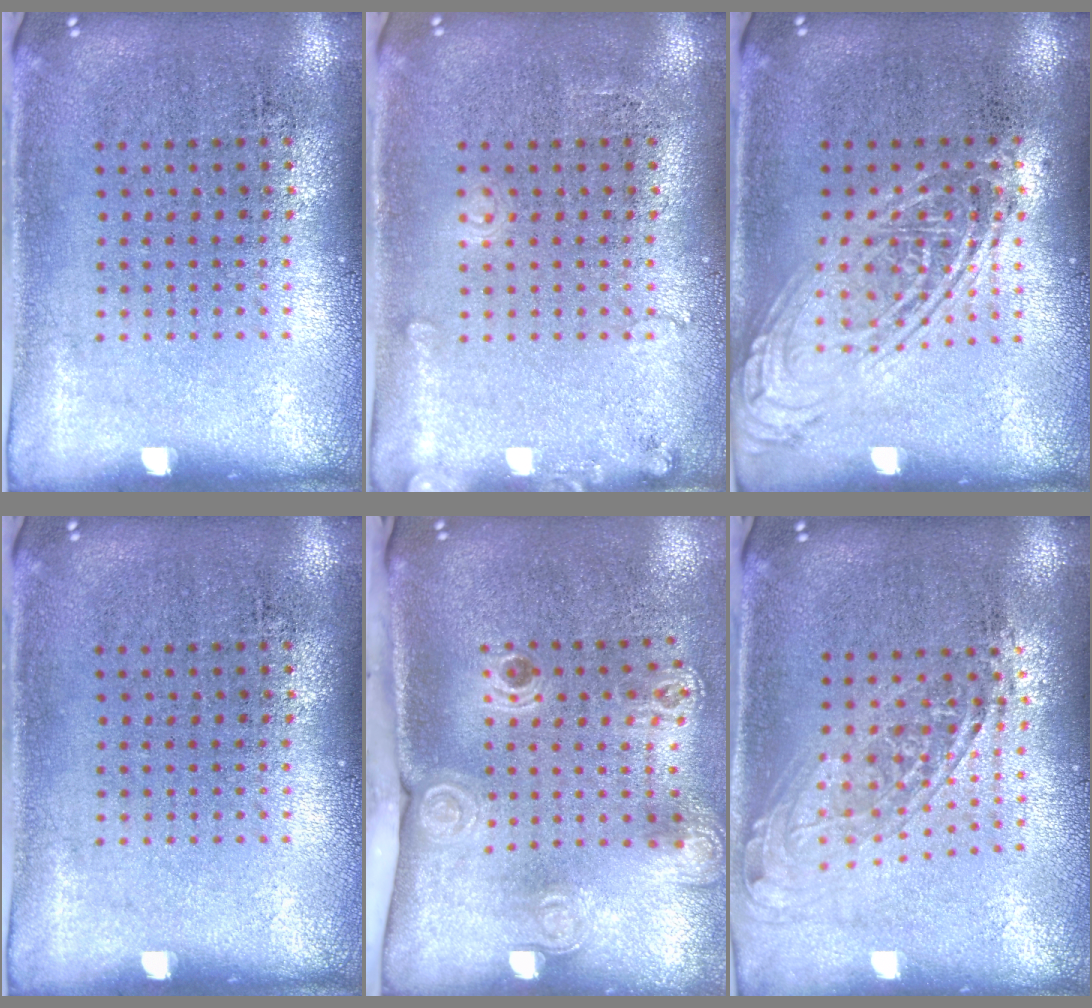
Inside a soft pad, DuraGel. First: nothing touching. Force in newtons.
{"total": 1.3, "press": 1.3, "slide": 0.1}
{"total": 2.4, "press": 2.4, "slide": 0.3}
{"total": 0.0}
{"total": 2.3, "press": 1.6, "slide": 1.6}
{"total": 1.6, "press": 1.3, "slide": 0.9}